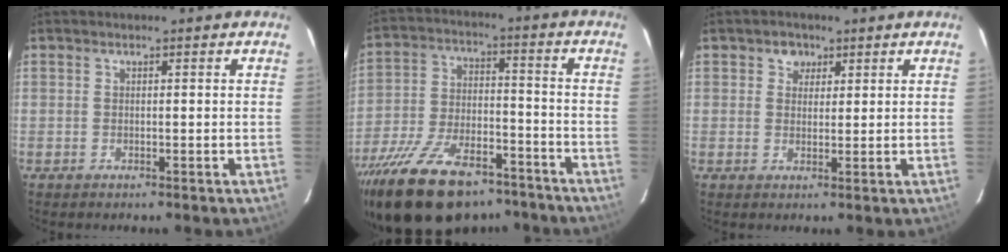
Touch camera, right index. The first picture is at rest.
{"total": 22.7, "force": [-17.0, 9.8, 11.6], "torque": [-0.234, -0.013, -0.262]}
{"total": 2.9, "force": [1.3, 2.5, 0.5], "torque": [0.002, 0.008, 0.020]}